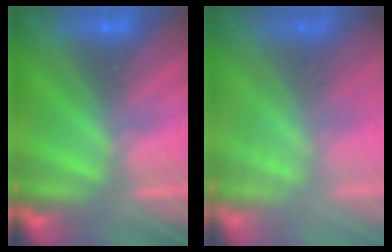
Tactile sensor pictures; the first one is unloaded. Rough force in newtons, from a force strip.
{"total": 2.8}